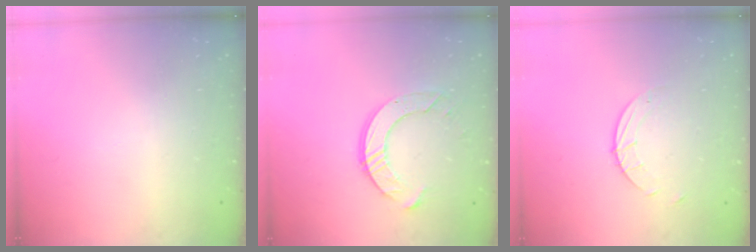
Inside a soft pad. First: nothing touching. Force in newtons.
{"total": 9.1, "press": 9.0, "slide": 0.7}
{"total": 2.7, "press": 2.7, "slide": 0.3}